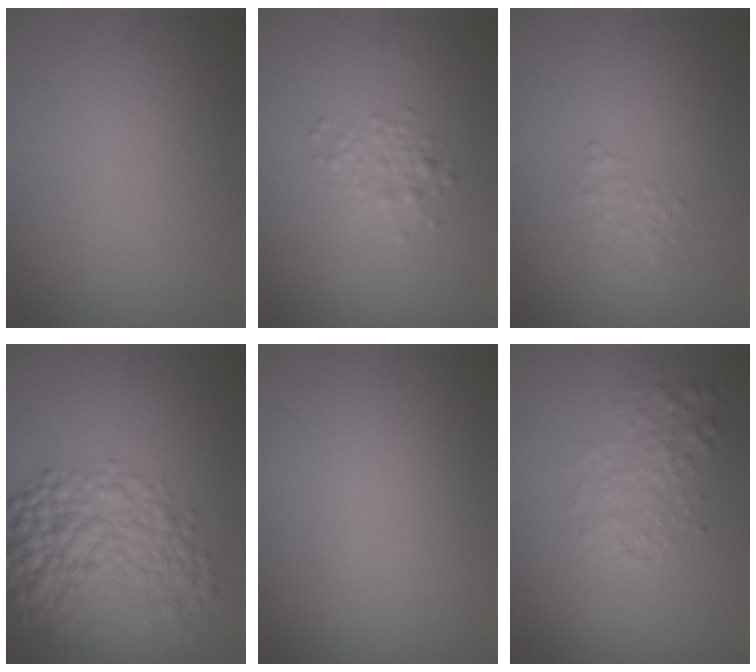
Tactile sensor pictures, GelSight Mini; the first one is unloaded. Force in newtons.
{"total": 1.7, "press": 1.7, "slide": 0.1}
{"total": 1.2, "press": 1.2, "slide": 0.0}
{"total": 7.6, "press": 7.6, "slide": 0.1}
{"total": 0.0}
{"total": 2.1, "press": 2.1, "slide": 0.0}